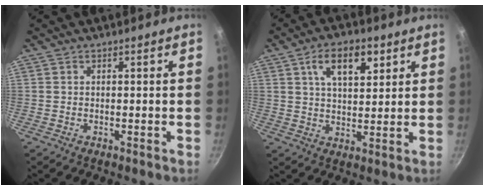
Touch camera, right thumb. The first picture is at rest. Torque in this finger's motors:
{"motor_torque": [0.39, 2.65, 0.99, 0.14, 0.10]}